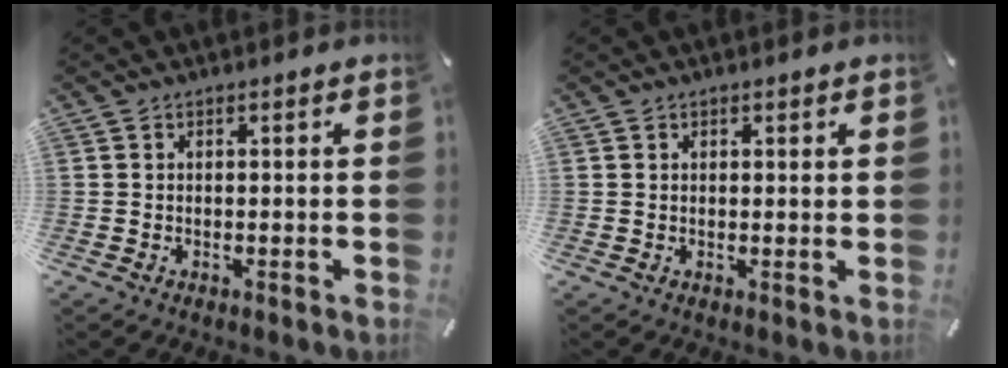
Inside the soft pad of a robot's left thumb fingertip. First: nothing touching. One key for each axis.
{"total": 1.0, "fx": 0.6, "fy": 0.7, "fz": 0.2, "tx": 0.004, "ty": 0.000, "tz": 0.009}